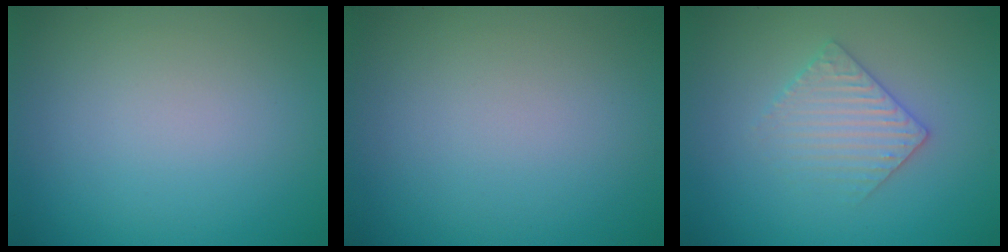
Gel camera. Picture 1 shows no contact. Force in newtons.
{"total": 0.0}
{"total": 3.0, "press": 2.9, "slide": 0.6}